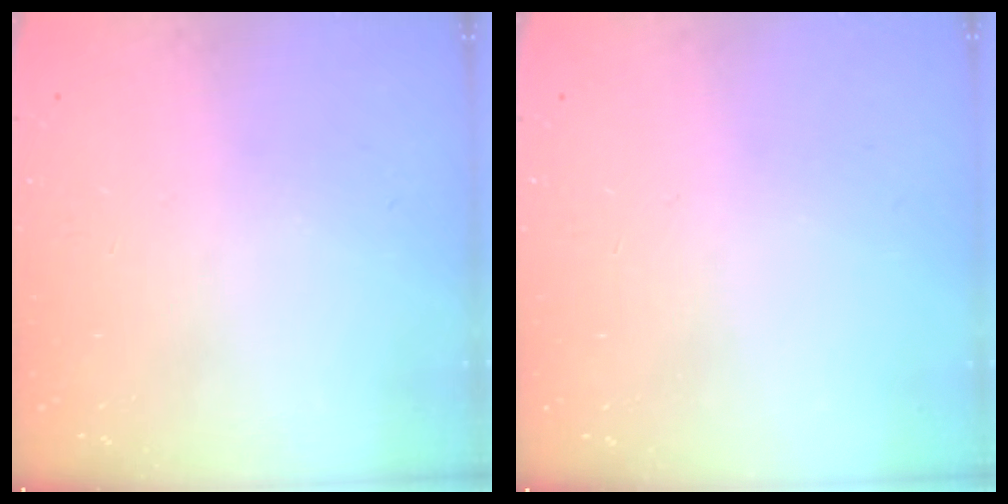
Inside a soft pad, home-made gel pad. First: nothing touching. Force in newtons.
{"total": 0.0}